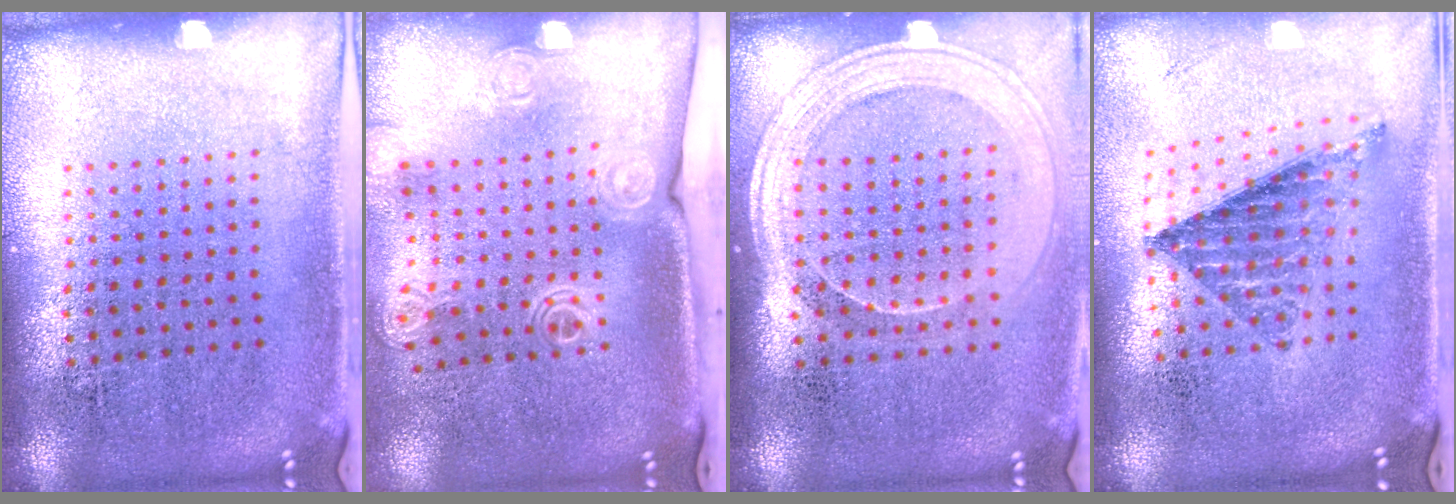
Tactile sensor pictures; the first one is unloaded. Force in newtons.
{"total": 1.9, "press": 1.5, "slide": 1.3}
{"total": 1.9, "press": 1.7, "slide": 0.8}
{"total": 0.9, "press": 0.9, "slide": 0.0}